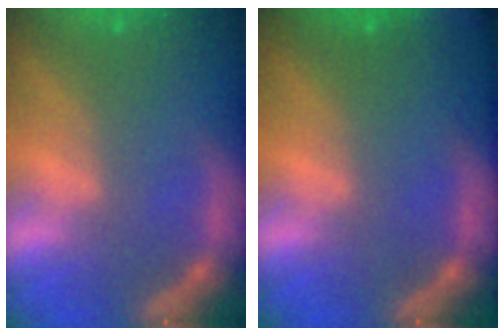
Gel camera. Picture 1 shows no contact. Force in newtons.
{"total": 2.4}